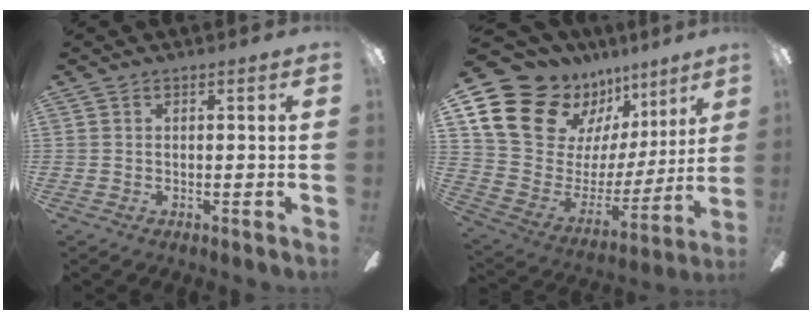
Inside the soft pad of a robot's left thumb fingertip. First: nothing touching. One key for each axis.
{"total": 19.7, "fx": 13.0, "fy": 12.3, "fz": 8.3, "tx": -0.166, "ty": -0.086, "tz": 0.256}